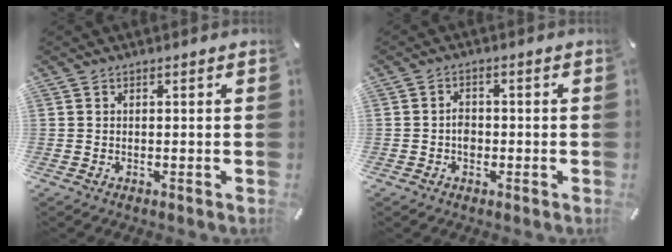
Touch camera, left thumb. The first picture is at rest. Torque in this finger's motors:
{"motor_torque": [0.70, 0.60, 0.09, 0.18, -0.01]}